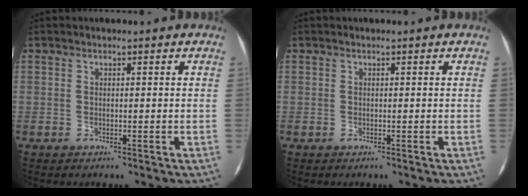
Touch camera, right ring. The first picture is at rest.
{"total": 0.0}